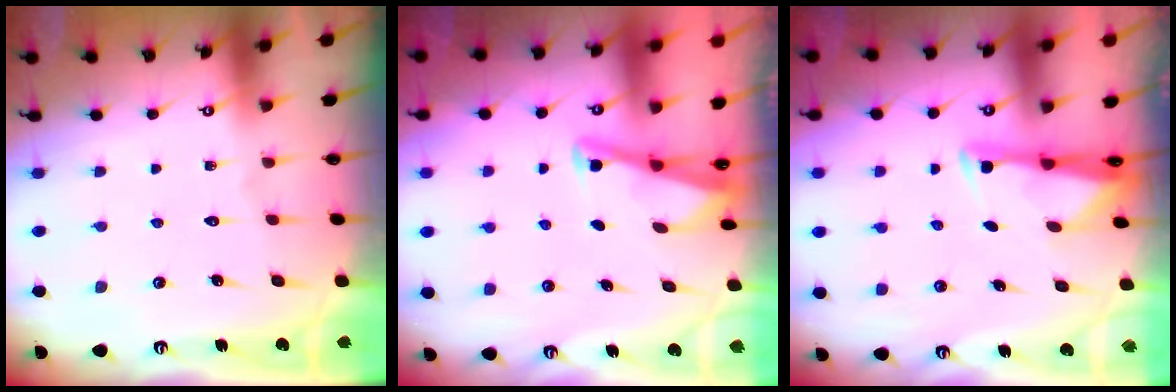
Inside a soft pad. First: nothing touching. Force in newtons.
{"total": 2.8, "press": 2.8, "slide": 0.4}
{"total": 2.9, "press": 2.9, "slide": 0.4}